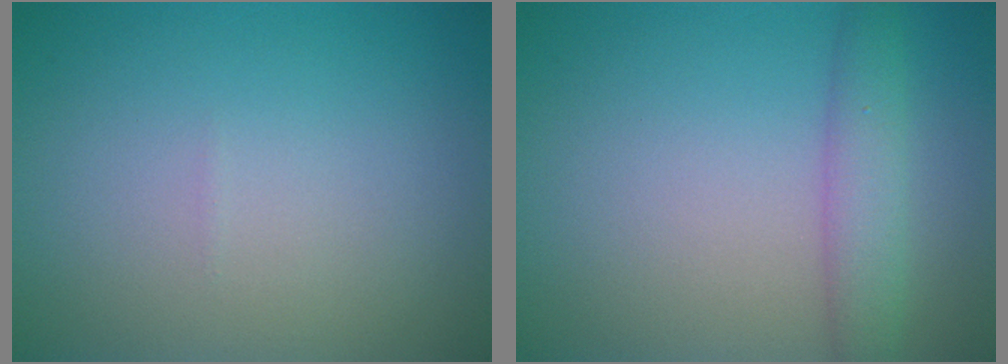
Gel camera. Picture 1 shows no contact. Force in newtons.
{"total": 3.0, "press": 3.0, "slide": 0.2}